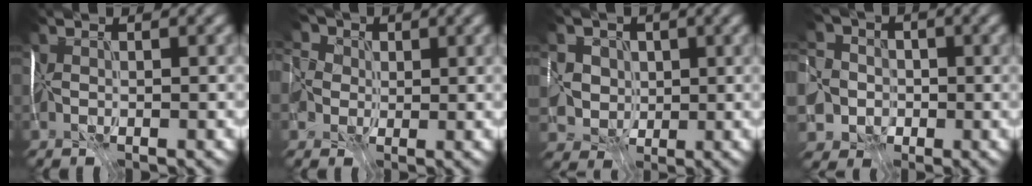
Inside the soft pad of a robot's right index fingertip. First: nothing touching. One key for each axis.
{"total": 9.8, "fx": 2.6, "fy": 7.0, "fz": 6.3, "tx": -0.131, "ty": 0.025, "tz": -0.006}
{"total": 5.8, "fx": 1.2, "fy": 5.0, "fz": 2.6, "tx": -0.048, "ty": 0.022, "tz": -0.004}
{"total": 10.0, "fx": -3.4, "fy": 8.5, "fz": 4.2, "tx": -0.089, "ty": -0.006, "tz": -0.086}